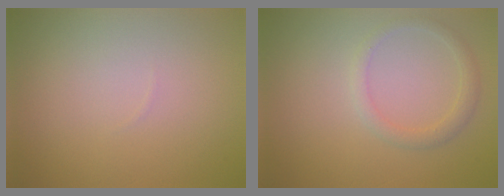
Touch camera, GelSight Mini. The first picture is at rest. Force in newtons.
{"total": 1.7, "press": 1.7, "slide": 0.2}